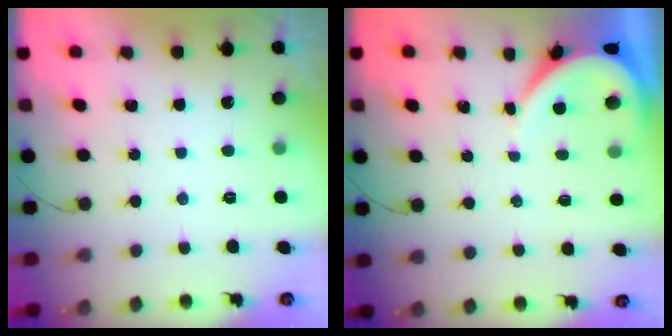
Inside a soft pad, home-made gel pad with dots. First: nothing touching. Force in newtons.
{"total": 3.5, "press": 3.5, "slide": 0.4}